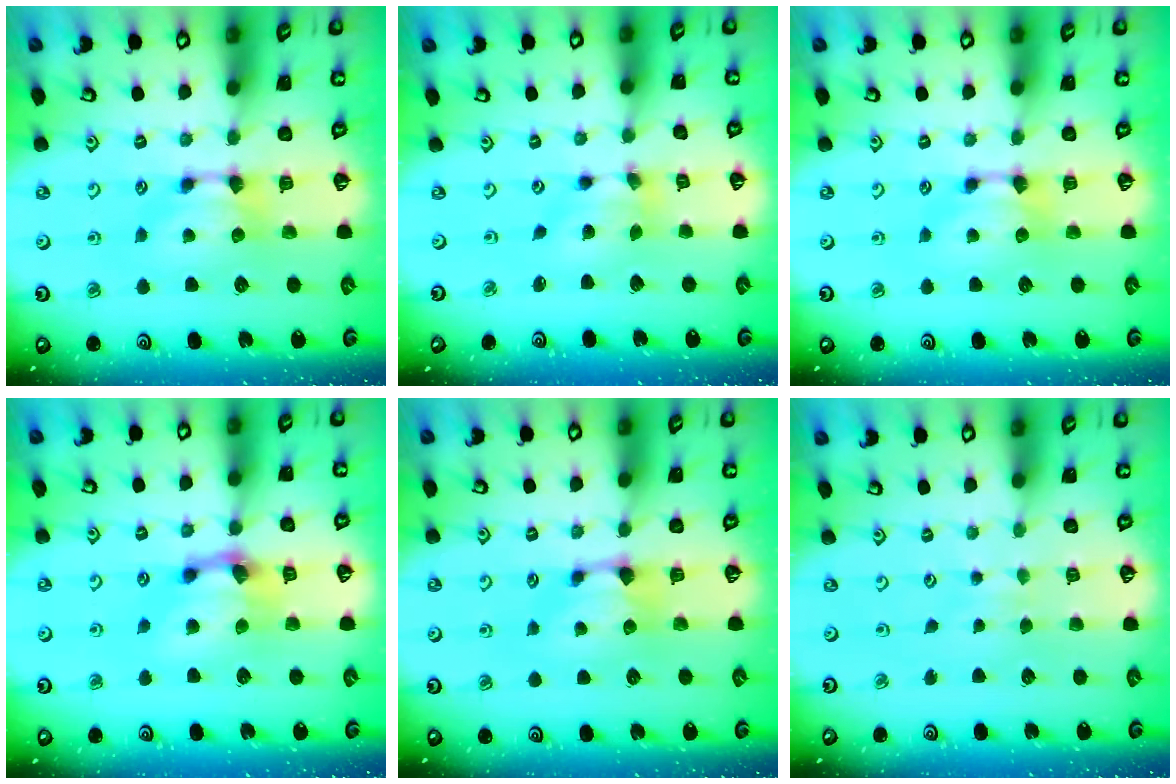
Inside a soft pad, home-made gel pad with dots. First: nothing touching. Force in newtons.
{"total": 4.9, "press": 4.5, "slide": 1.9}
{"total": 0.0}
{"total": 3.9, "press": 3.2, "slide": 2.1}
{"total": 0.9, "press": 0.7, "slide": 0.6}
{"total": 3.8, "press": 3.8, "slide": 0.3}